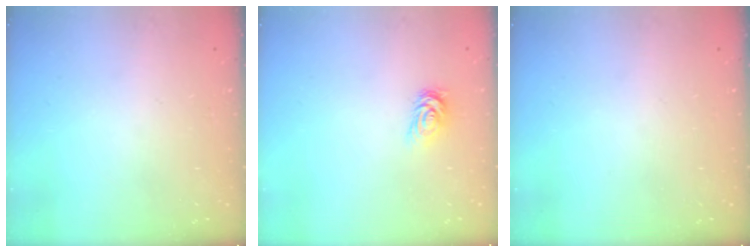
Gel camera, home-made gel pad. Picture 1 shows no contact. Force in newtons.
{"total": 3.3, "press": 3.3, "slide": 0.5}
{"total": 0.0}